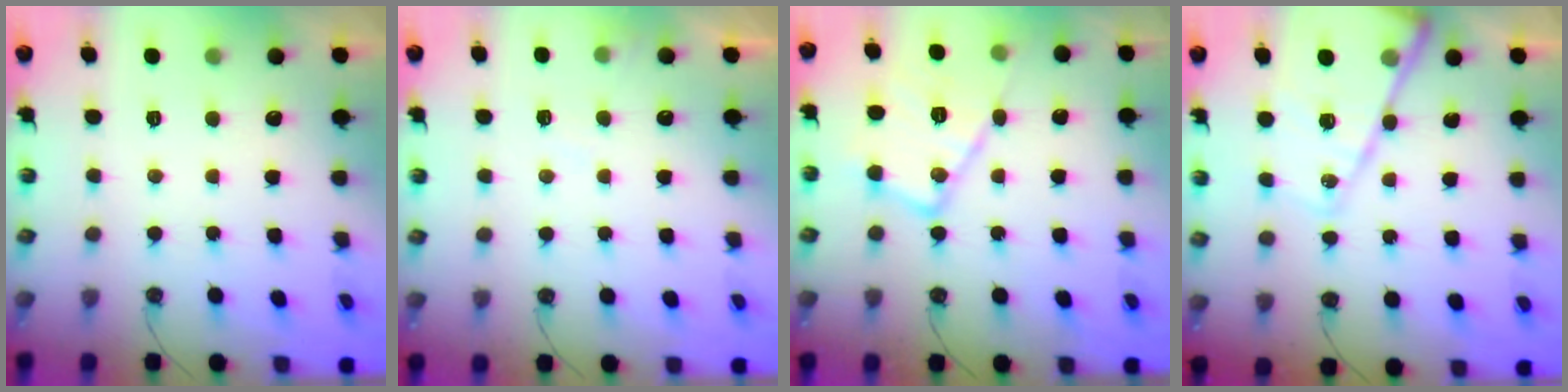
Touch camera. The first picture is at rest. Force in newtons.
{"total": 5.0, "press": 4.9, "slide": 0.7}
{"total": 16.2, "press": 16.2, "slide": 1.1}
{"total": 19.3, "press": 19.2, "slide": 2.1}